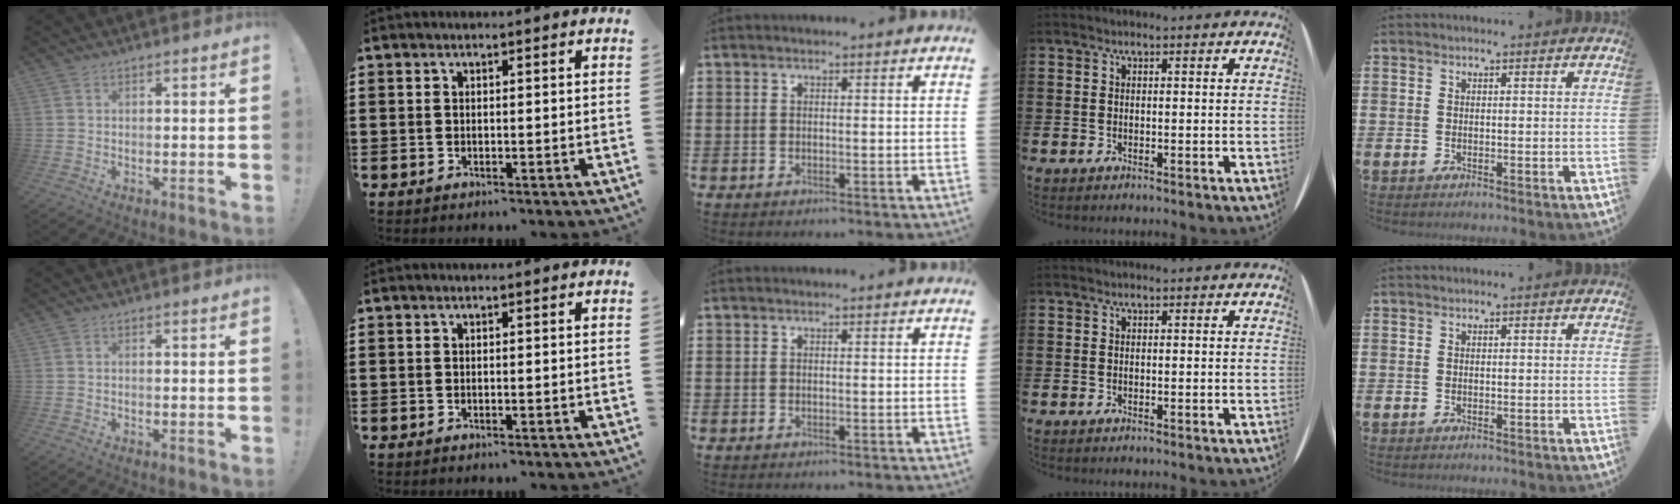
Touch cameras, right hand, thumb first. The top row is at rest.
{"thumb": {"total": 0.6, "force": [-0.5, 0.0, 0.3], "torque": [-0.004, 0.000, -0.010]}}